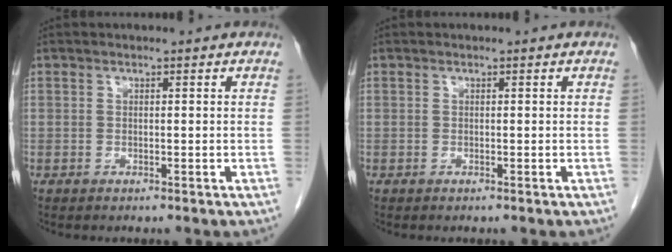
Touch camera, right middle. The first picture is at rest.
{"total": 0.0}